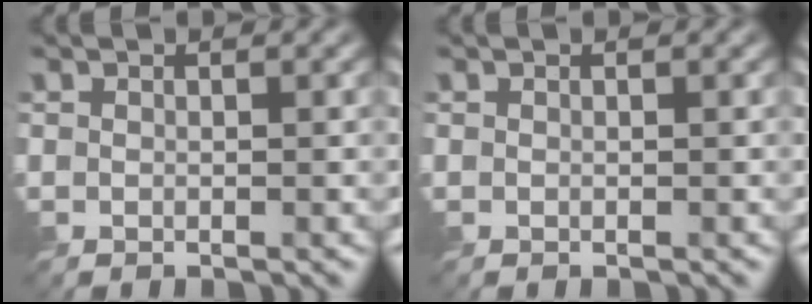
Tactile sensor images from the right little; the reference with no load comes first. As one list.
[{"total": 0.0}]